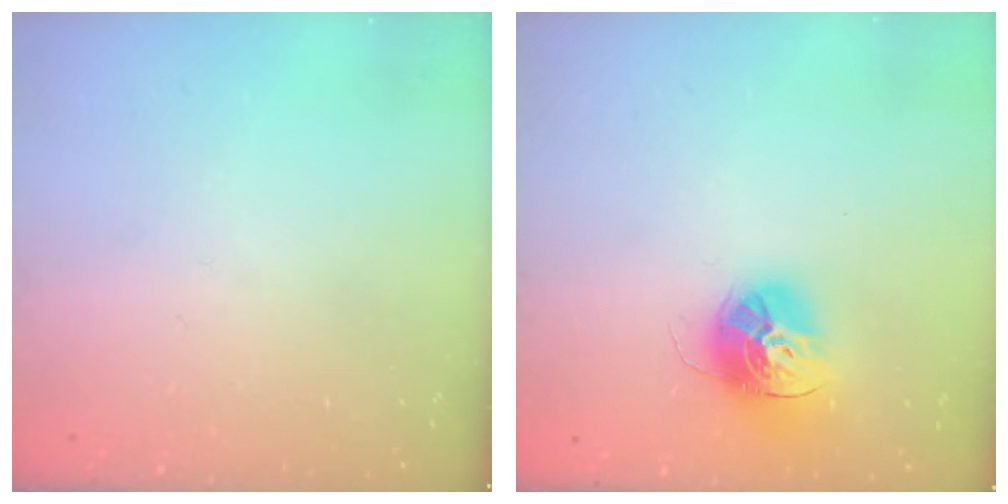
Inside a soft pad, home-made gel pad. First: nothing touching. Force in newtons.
{"total": 14.6, "press": 14.5, "slide": 1.3}